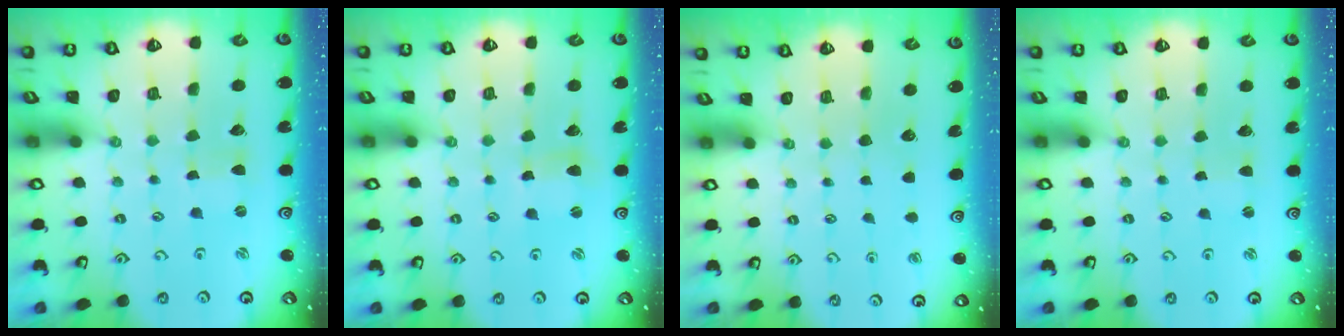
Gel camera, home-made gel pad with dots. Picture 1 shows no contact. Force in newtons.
{"total": 2.6, "press": 2.5, "slide": 0.3}
{"total": 0.0}
{"total": 1.0, "press": 1.0, "slide": 0.2}